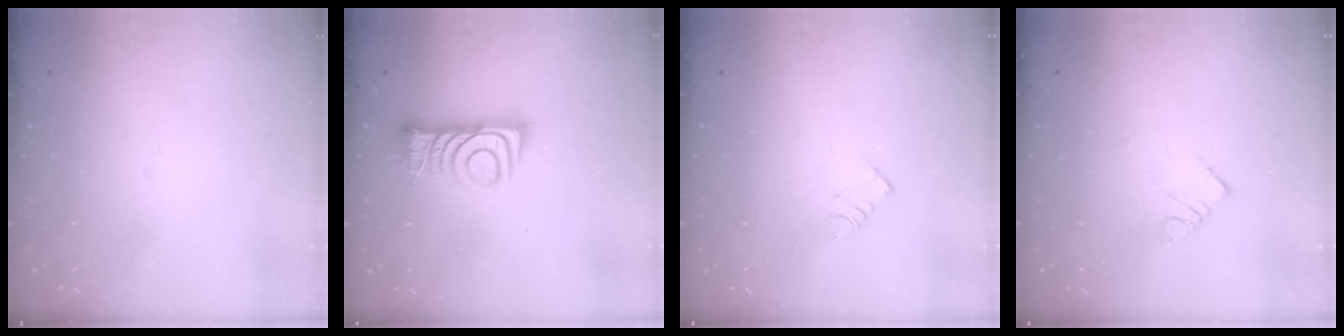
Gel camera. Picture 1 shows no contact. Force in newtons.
{"total": 10.8, "press": 10.8, "slide": 0.9}
{"total": 3.4, "press": 3.4, "slide": 0.2}
{"total": 4.6, "press": 4.6, "slide": 0.2}